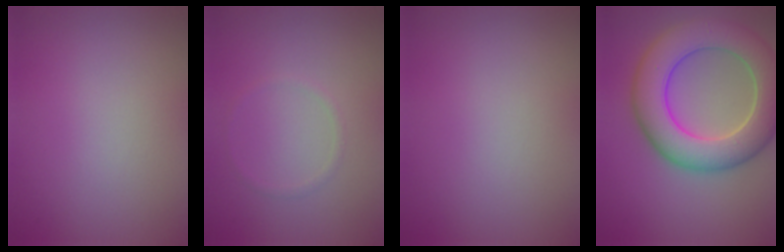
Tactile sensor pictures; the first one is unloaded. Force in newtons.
{"total": 0.6, "press": 0.6, "slide": 0.1}
{"total": 0.0}
{"total": 9.1, "press": 9.1, "slide": 0.5}